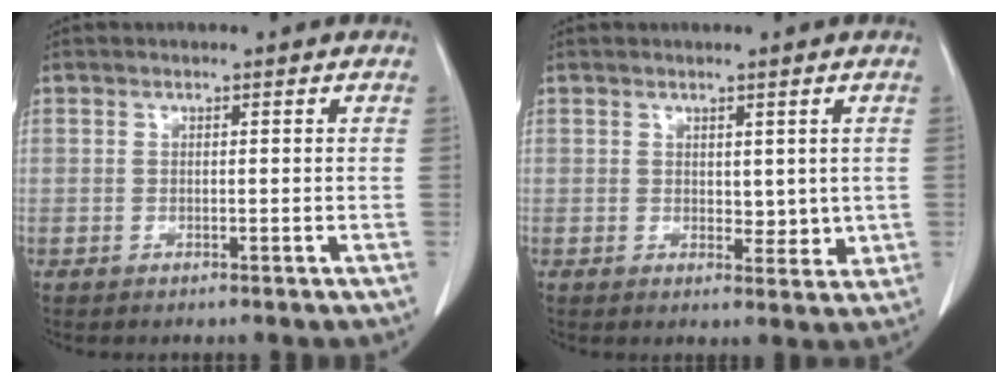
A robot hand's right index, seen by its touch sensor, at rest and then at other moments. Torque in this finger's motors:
{"motor_torque": [-0.03, 0.02, 0.00, -0.01]}